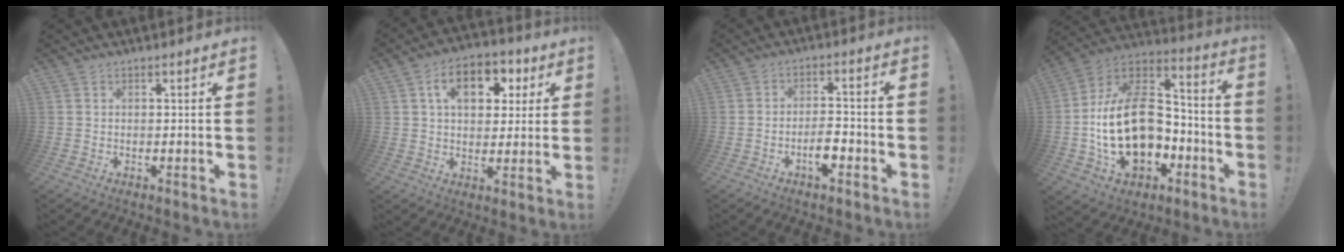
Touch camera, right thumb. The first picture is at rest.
{"total": 12.1, "force": [4.1, 8.3, 7.8], "torque": [-0.111, 0.000, 0.070]}
{"total": 5.7, "force": [-2.9, 1.9, 4.5], "torque": [-0.075, 0.011, -0.050]}
{"total": 24.2, "force": [-4.1, 16.6, 17.2], "torque": [-0.304, 0.021, -0.057]}